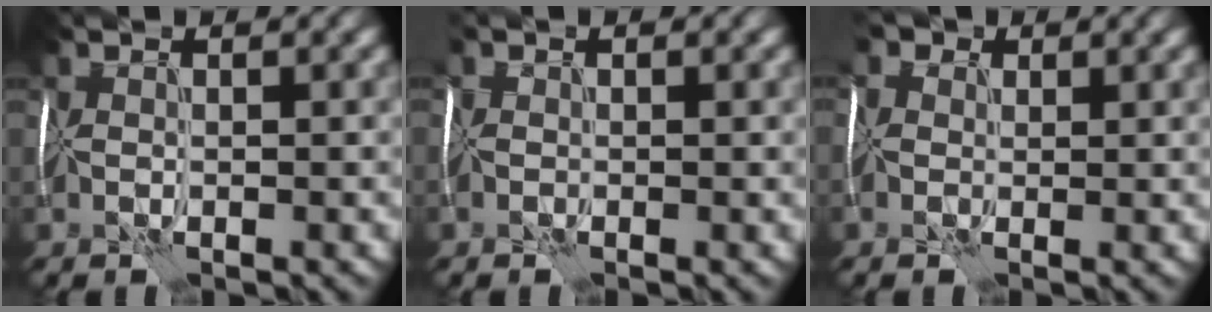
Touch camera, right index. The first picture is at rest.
{"total": 0.8, "force": [-0.4, 0.4, 0.6], "torque": [-0.013, -0.001, -0.012]}
{"total": 3.9, "force": [1.5, 3.0, 2.1], "torque": [-0.056, 0.020, 0.000]}